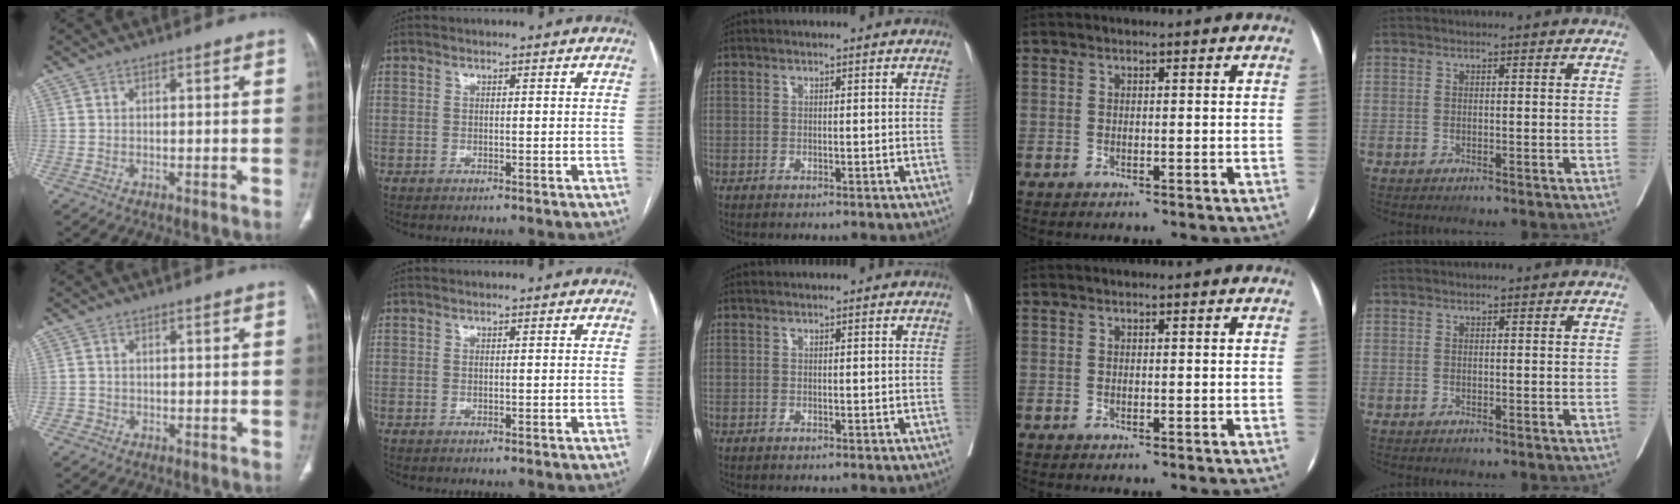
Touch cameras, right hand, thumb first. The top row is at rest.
{"thumb": {"total": 1.3, "force": [-0.7, 1.2, 0.0], "torque": [0.001, 0.008, -0.016]}}